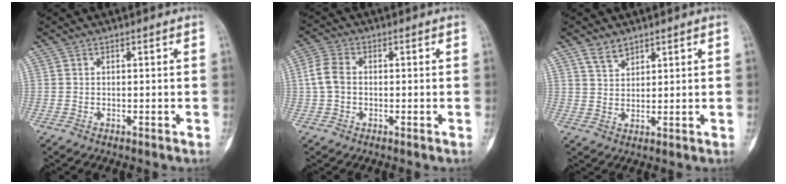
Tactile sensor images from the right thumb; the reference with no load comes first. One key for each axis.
{"total": 4.9, "fx": 0.0, "fy": 3.6, "fz": 3.4, "tx": -0.074, "ty": 0.016, "tz": -0.005}
{"total": 3.6, "fx": 2.7, "fy": 1.9, "fz": 1.2, "tx": -0.011, "ty": -0.017, "tz": 0.056}